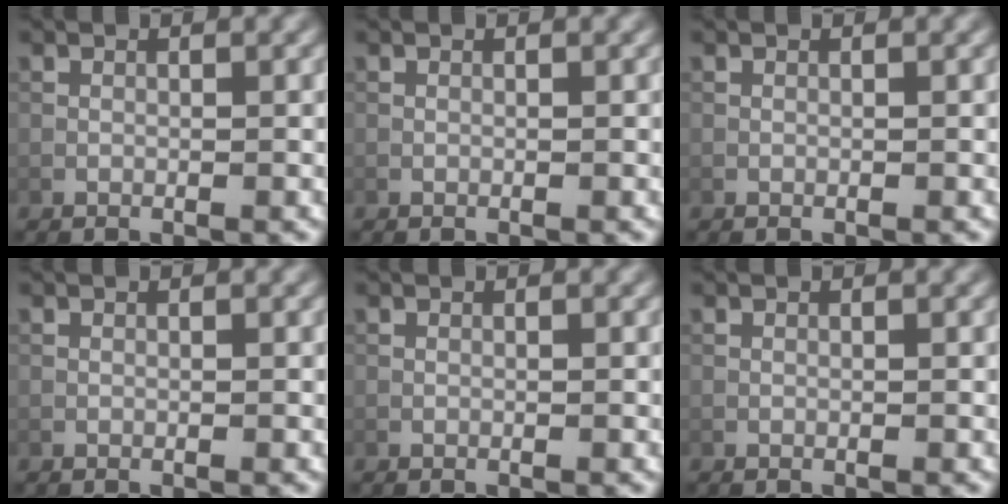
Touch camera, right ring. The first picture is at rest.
{"total": 0.0}
{"total": 0.0}
{"total": 0.0}
{"total": 0.0}
{"total": 0.0}